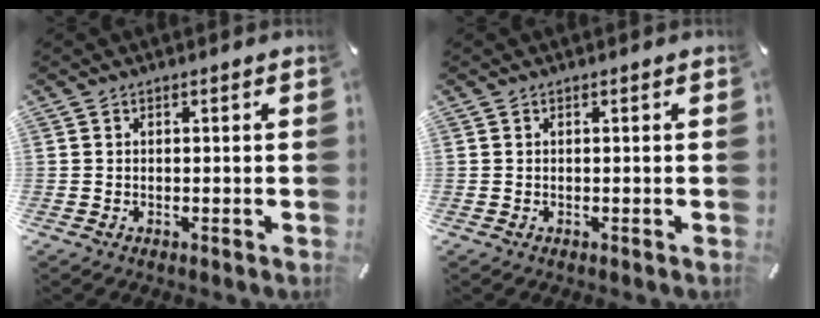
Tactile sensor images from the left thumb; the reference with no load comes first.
{"total": 0.0}